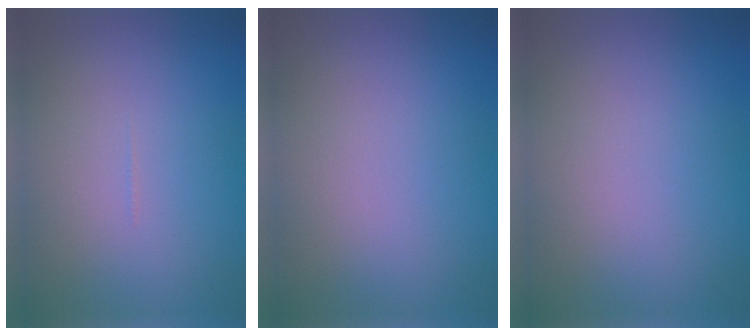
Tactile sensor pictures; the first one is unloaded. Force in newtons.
{"total": 0.0}
{"total": 0.0}